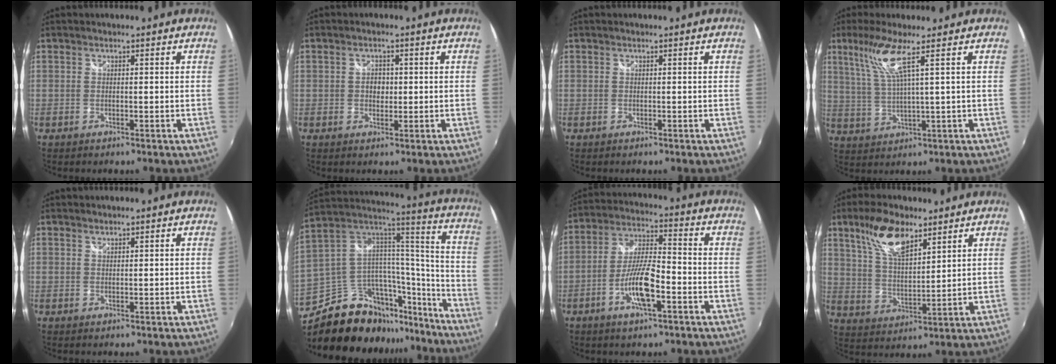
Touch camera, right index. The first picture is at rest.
{"total": 2.4, "force": [0.0, 2.0, 1.2], "torque": [-0.018, 0.003, -0.002]}
{"total": 0.0}
{"total": 7.0, "force": [3.8, -0.5, 5.9], "torque": [-0.116, -0.004, 0.083]}
{"total": 0.6, "force": [0.6, 0.1, 0.1], "torque": [0.000, 0.001, 0.012]}
{"total": 23.9, "force": [-17.9, 12.6, 9.7], "torque": [-0.170, 0.080, -0.269]}
{"total": 10.3, "force": [-4.4, 2.6, 8.9], "torque": [-0.183, 0.000, -0.081]}
{"total": 11.0, "force": [7.1, 4.2, 7.2], "torque": [-0.137, 0.012, 0.141]}